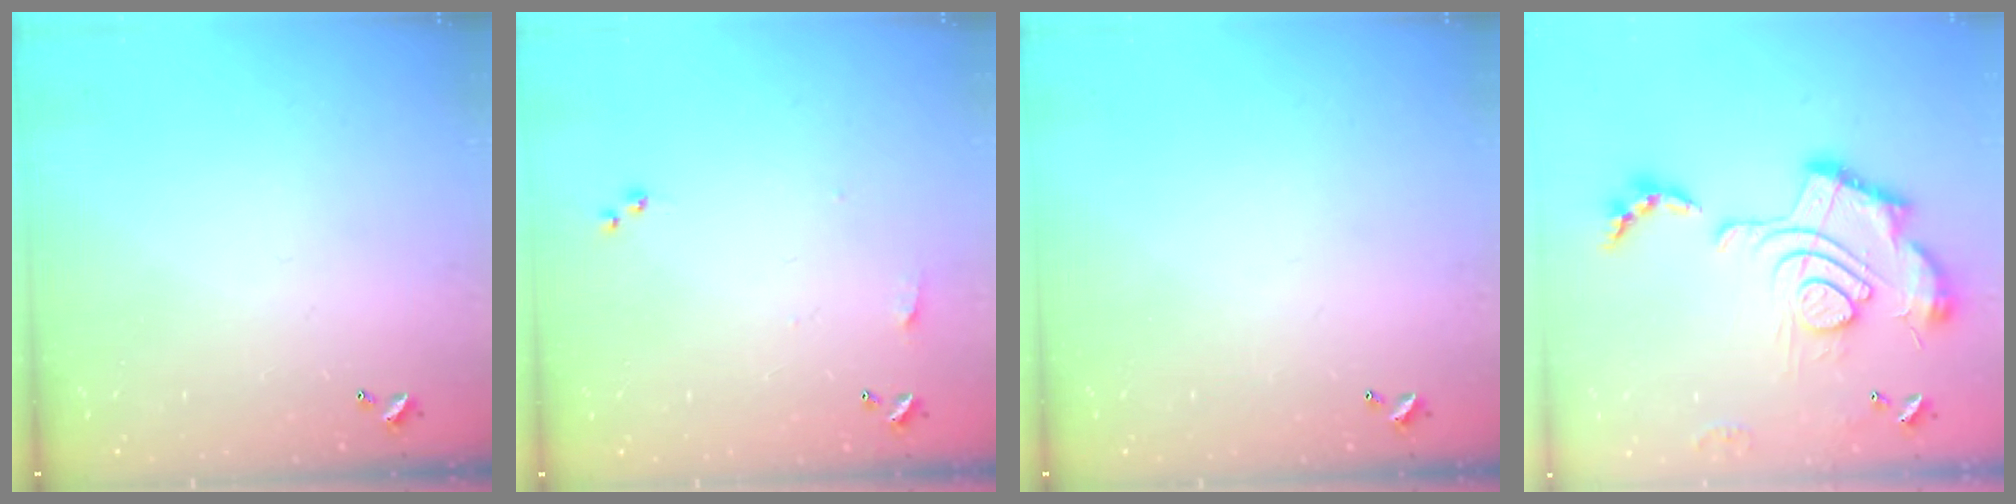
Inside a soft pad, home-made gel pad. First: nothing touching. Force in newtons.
{"total": 5.1, "press": 5.0, "slide": 0.7}
{"total": 0.0}
{"total": 2.5, "press": 1.9, "slide": 1.7}